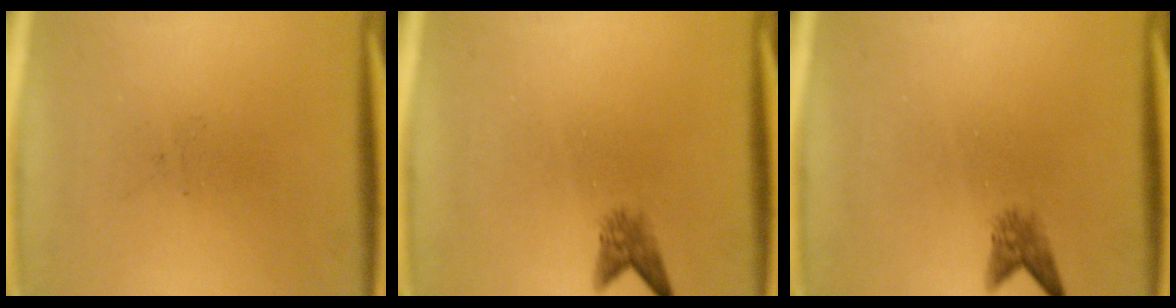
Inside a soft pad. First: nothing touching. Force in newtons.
{"total": 2.0}
{"total": 2.0}